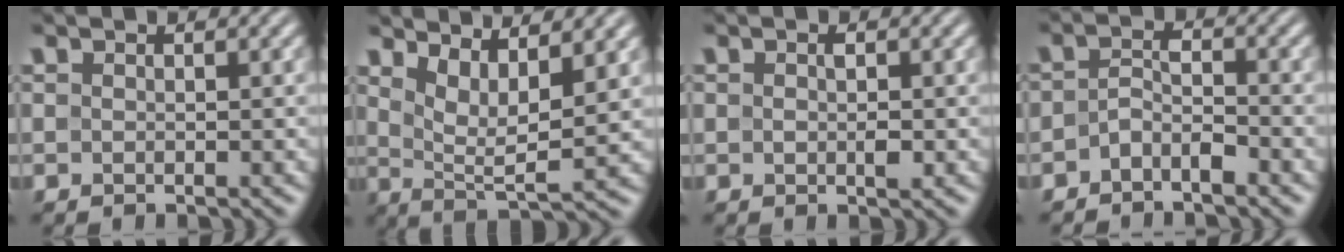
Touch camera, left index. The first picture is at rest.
{"total": 5.1, "force": [2.8, 1.5, 4.0], "torque": [-0.079, -0.010, 0.058]}
{"total": 1.4, "force": [0.0, 0.7, 1.2], "torque": [-0.022, 0.000, 0.001]}
{"total": 2.2, "force": [-1.4, 1.0, 1.3], "torque": [-0.025, 0.009, -0.030]}